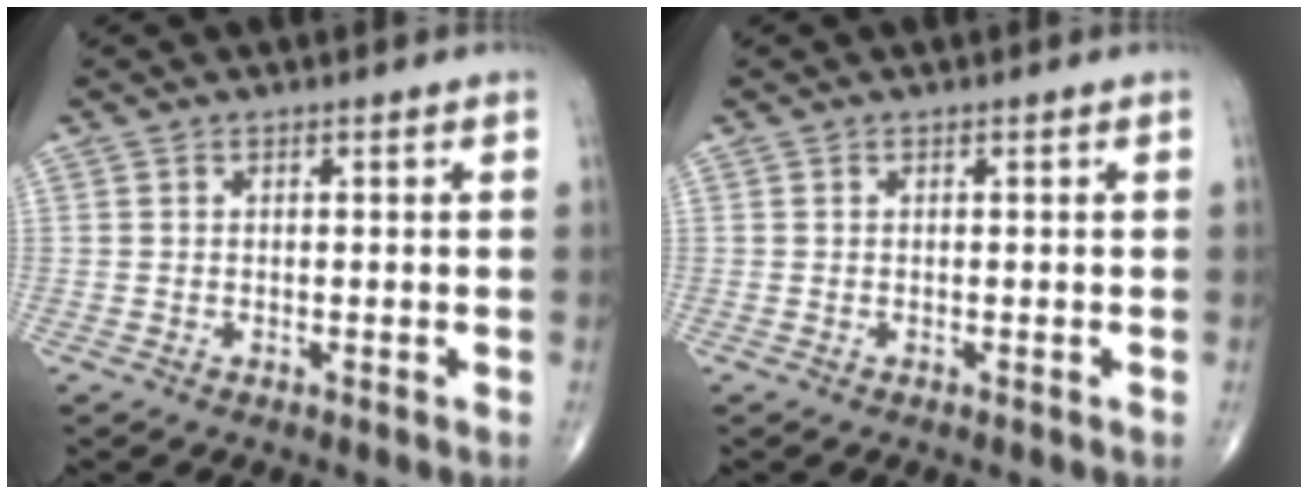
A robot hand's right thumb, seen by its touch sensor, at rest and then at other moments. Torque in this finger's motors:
{"motor_torque": [0.00, 0.00, 0.00, 0.00, 0.00]}